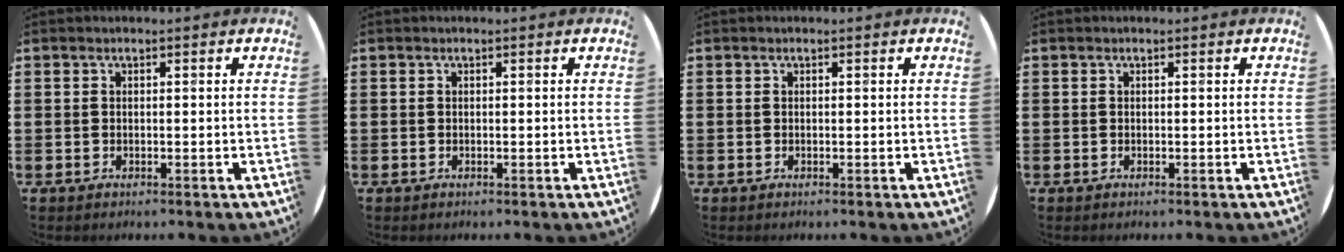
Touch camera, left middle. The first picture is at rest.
{"total": 0.0}
{"total": 0.0}
{"total": 0.0}